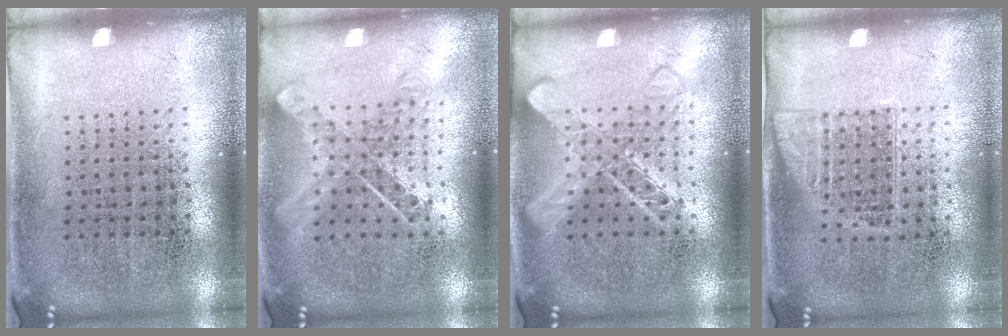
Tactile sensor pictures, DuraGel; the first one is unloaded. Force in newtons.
{"total": 0.9, "press": 0.9, "slide": 0.0}
{"total": 2.9, "press": 2.9, "slide": 0.5}
{"total": 1.0, "press": 0.9, "slide": 0.5}